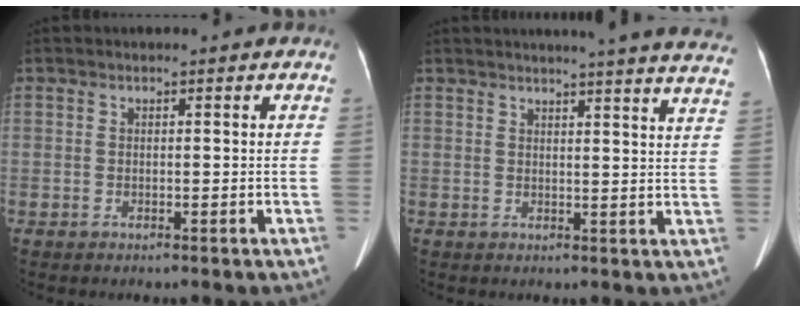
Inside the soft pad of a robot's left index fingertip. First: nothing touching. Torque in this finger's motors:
{"motor_torque": [0.00, -0.39, 0.04, 0.03]}